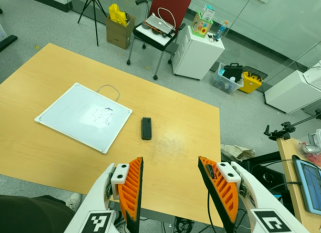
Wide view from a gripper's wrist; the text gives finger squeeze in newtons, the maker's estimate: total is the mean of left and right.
{"total": 0.0}